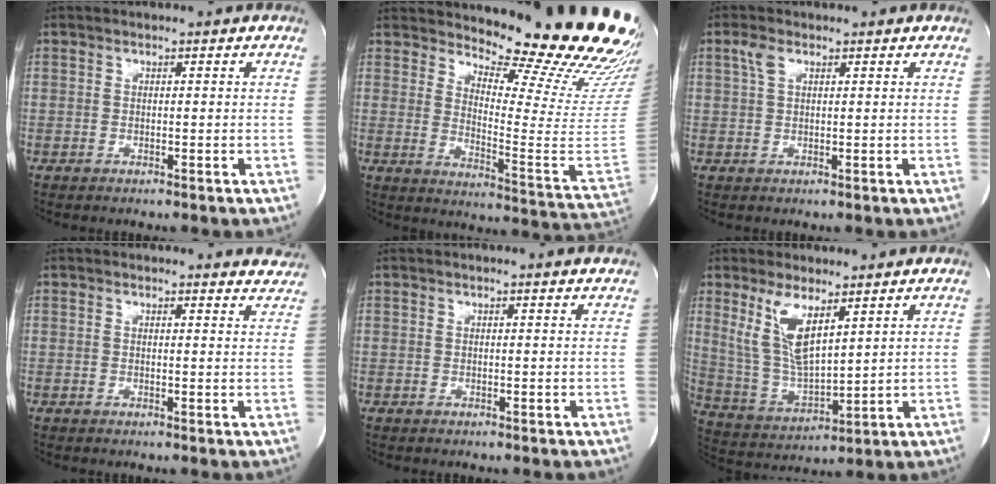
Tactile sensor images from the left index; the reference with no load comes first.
{"total": 23.9, "force": [21.1, 2.9, 10.8], "torque": [-0.153, -0.137, 0.251]}
{"total": 2.1, "force": [1.2, 0.8, 1.5], "torque": [-0.043, 0.011, 0.028]}
{"total": 5.2, "force": [5.2, 0.8, 0.3], "torque": [0.007, -0.025, 0.028]}
{"total": 1.4, "force": [1.3, -0.2, 0.5], "torque": [-0.019, 0.002, 0.013]}
{"total": 9.3, "force": [5.0, 2.6, 7.4], "torque": [-0.160, -0.005, 0.111]}